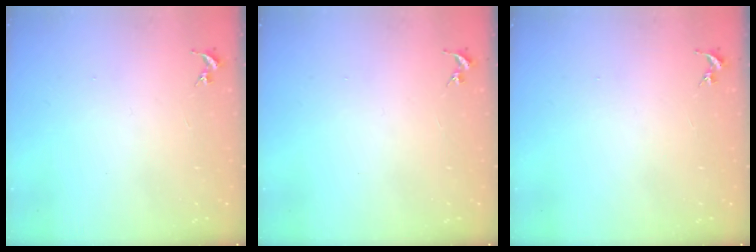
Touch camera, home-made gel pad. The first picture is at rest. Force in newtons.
{"total": 0.0}
{"total": 0.0}